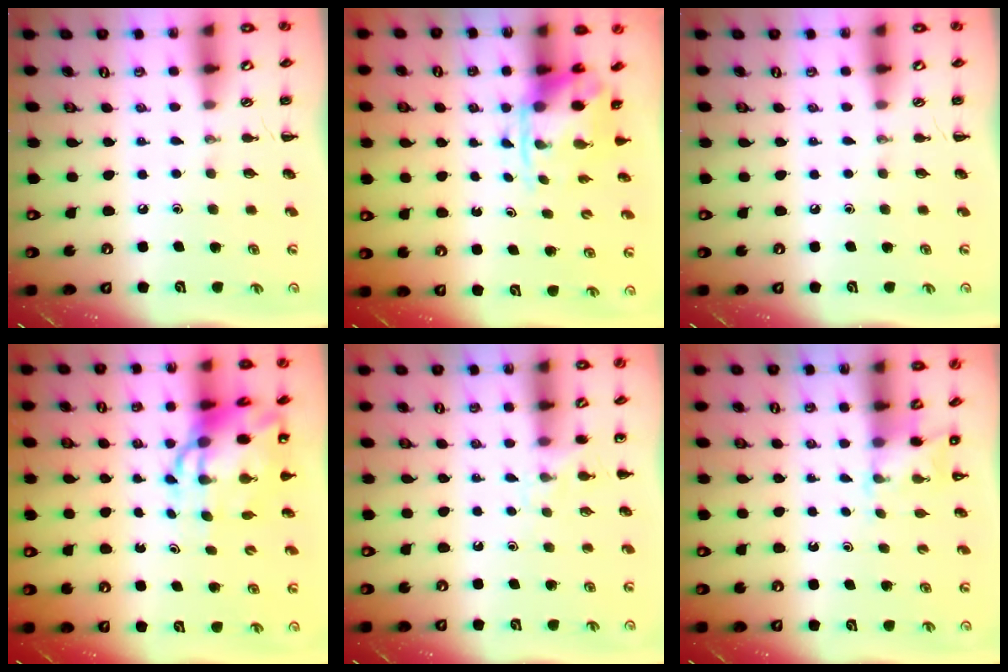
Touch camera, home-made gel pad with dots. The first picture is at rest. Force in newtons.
{"total": 3.6, "press": 3.5, "slide": 0.8}
{"total": 0.0}
{"total": 10.0, "press": 9.7, "slide": 2.6}
{"total": 4.6, "press": 4.3, "slide": 1.6}
{"total": 3.0, "press": 2.8, "slide": 1.0}